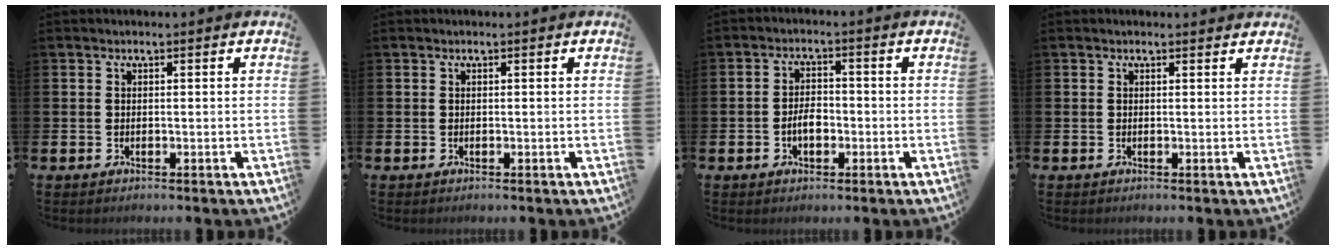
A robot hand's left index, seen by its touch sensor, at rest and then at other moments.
{"total": 0.0}
{"total": 3.2, "force": [-0.9, 1.9, 2.4], "torque": [-0.037, 0.002, -0.020]}
{"total": 0.0}